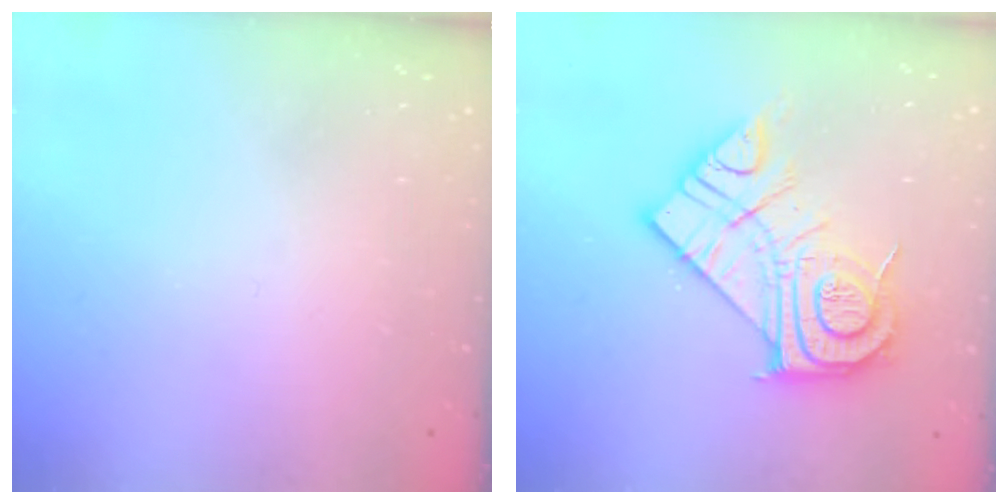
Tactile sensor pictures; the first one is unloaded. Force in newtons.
{"total": 18.1, "press": 18.0, "slide": 1.5}